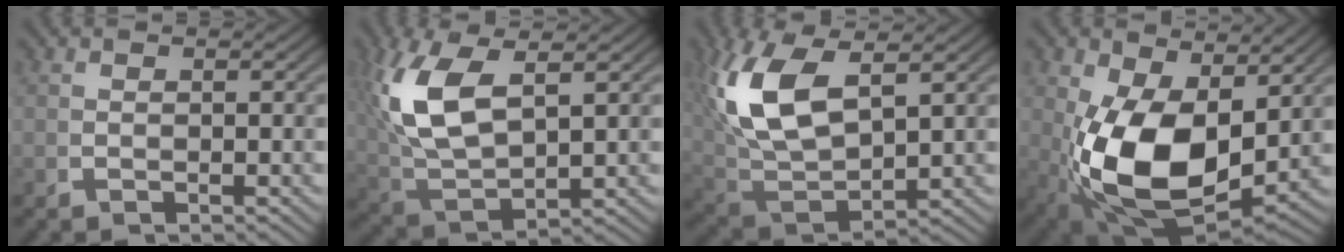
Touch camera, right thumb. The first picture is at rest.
{"total": 8.7, "force": [1.9, 5.1, 6.8], "torque": [-0.177, -0.011, 0.052]}
{"total": 10.0, "force": [2.0, 5.9, 7.8], "torque": [-0.195, -0.018, 0.052]}
{"total": 12.5, "force": [-0.2, 7.2, 10.2], "torque": [-0.235, -0.067, 0.035]}